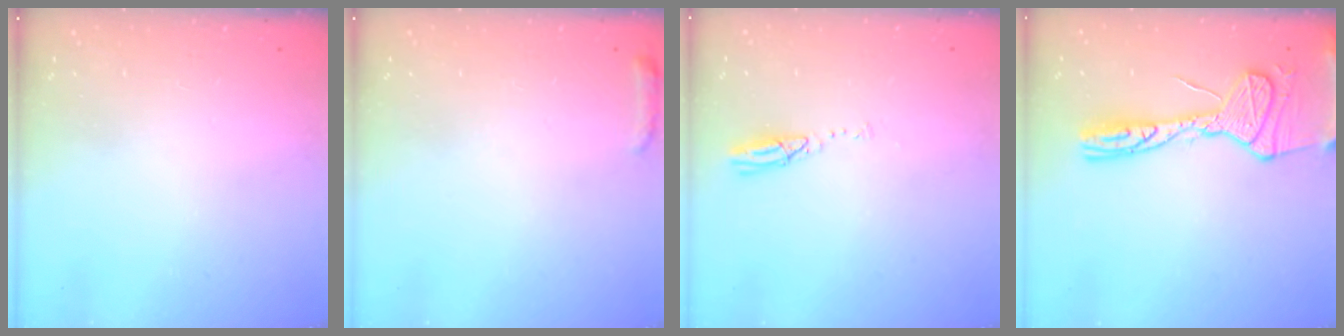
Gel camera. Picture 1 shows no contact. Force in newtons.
{"total": 4.7, "press": 4.6, "slide": 0.9}
{"total": 3.6, "press": 3.6, "slide": 0.2}
{"total": 16.8, "press": 16.7, "slide": 1.7}